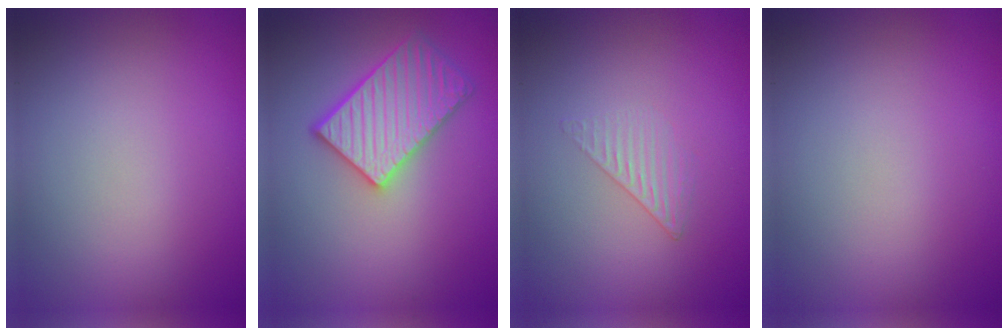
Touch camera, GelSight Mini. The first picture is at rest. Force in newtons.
{"total": 4.8, "press": 4.3, "slide": 2.0}
{"total": 1.4, "press": 0.3, "slide": 1.4}
{"total": 0.0}